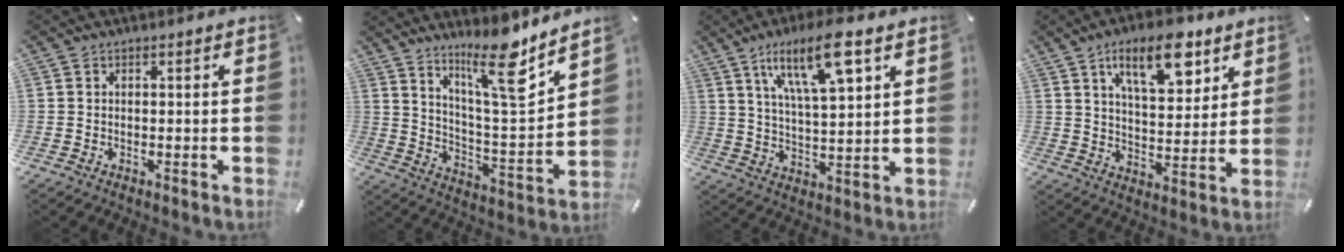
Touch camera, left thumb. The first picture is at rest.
{"total": 15.9, "force": [12.5, 2.4, 9.6], "torque": [-0.168, -0.088, 0.204]}
{"total": 15.4, "force": [8.6, 4.7, 11.8], "torque": [-0.203, -0.026, 0.141]}
{"total": 15.0, "force": [8.3, 6.9, 10.4], "torque": [-0.153, -0.030, 0.139]}